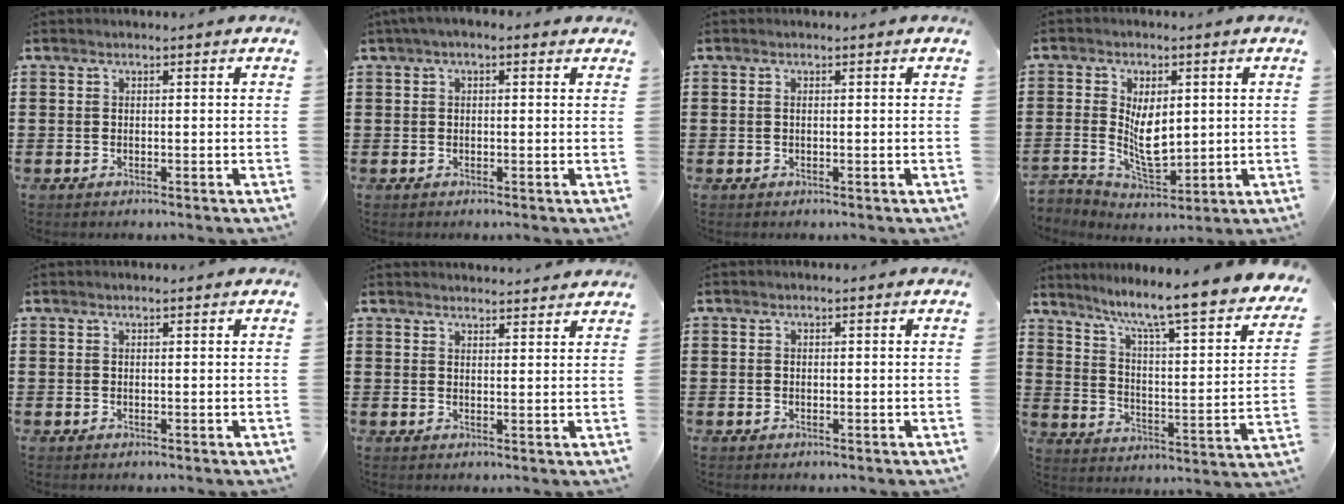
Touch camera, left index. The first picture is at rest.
{"total": 1.5, "force": [0.2, 0.7, 1.3], "torque": [-0.025, 0.006, 0.003]}
{"total": 0.5, "force": [0.1, 0.1, 0.5], "torque": [-0.011, -0.002, 0.002]}
{"total": 6.0, "force": [0.4, 4.1, 4.4], "torque": [-0.072, 0.004, 0.006]}
{"total": 0.0}
{"total": 2.3, "force": [2.3, 0.0, 0.1], "torque": [-0.008, -0.005, 0.044]}
{"total": 0.0}
{"total": 7.0, "force": [5.5, -0.4, 4.4], "torque": [-0.100, -0.054, 0.077]}